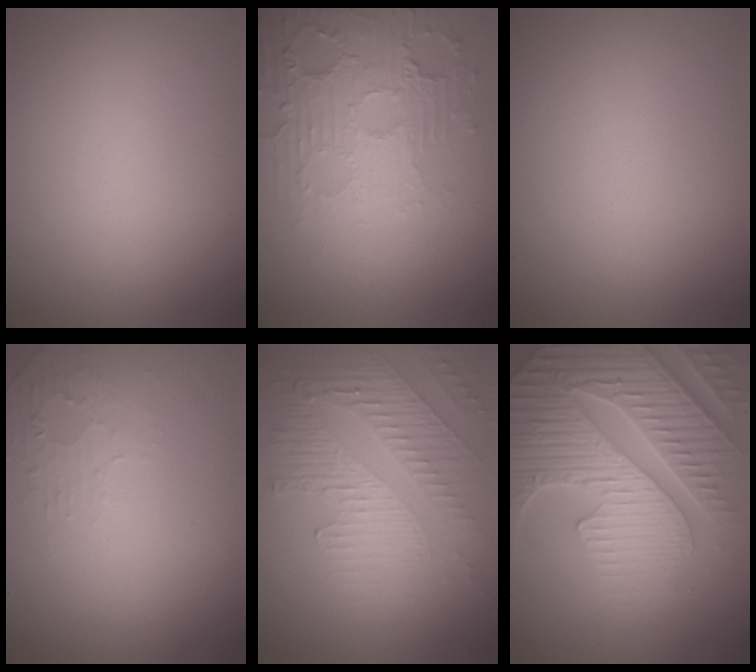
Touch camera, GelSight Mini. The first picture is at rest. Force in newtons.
{"total": 5.6, "press": 3.5, "slide": 4.3}
{"total": 0.0}
{"total": 1.6, "press": 1.6, "slide": 0.4}
{"total": 5.8, "press": 3.4, "slide": 4.7}
{"total": 7.5, "press": 7.3, "slide": 1.8}